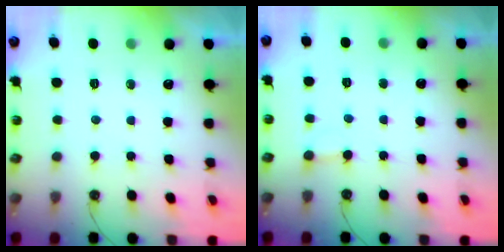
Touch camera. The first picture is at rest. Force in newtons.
{"total": 2.1, "press": 2.1, "slide": 0.2}